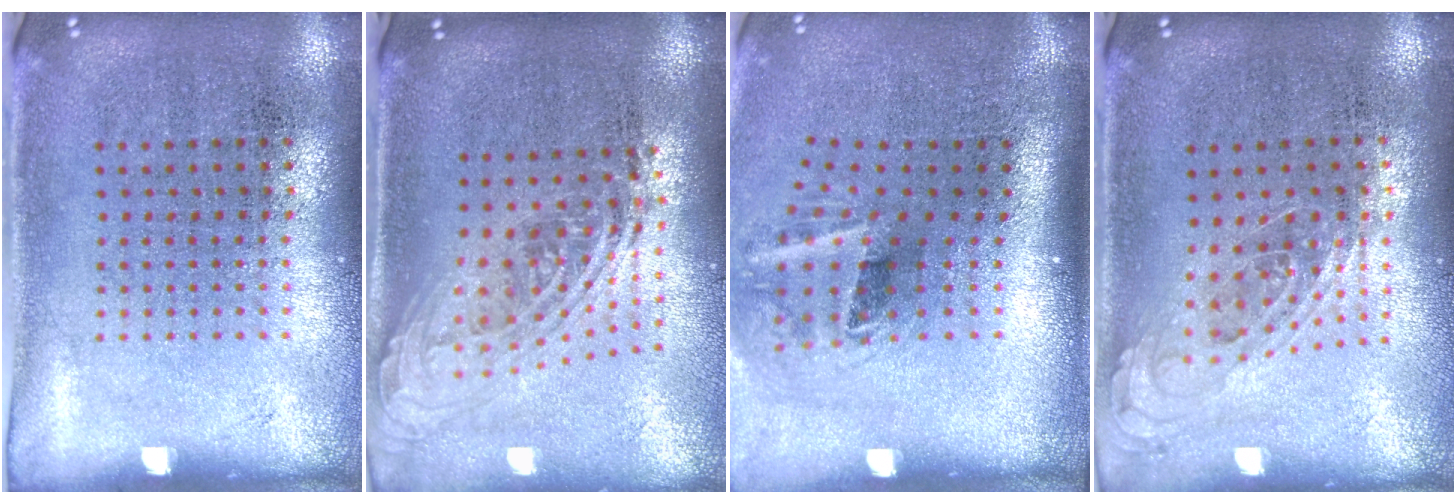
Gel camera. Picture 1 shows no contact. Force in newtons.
{"total": 2.1, "press": 1.5, "slide": 1.4}
{"total": 2.2, "press": 1.3, "slide": 1.8}
{"total": 0.7, "press": 0.7, "slide": 0.3}